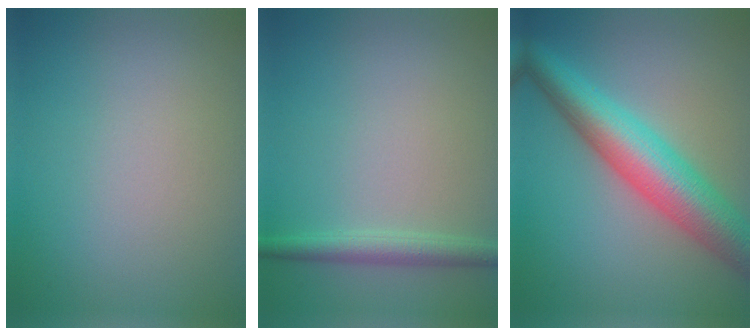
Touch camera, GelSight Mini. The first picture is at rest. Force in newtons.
{"total": 2.2, "press": 2.2, "slide": 0.0}
{"total": 7.9, "press": 7.9, "slide": 0.2}